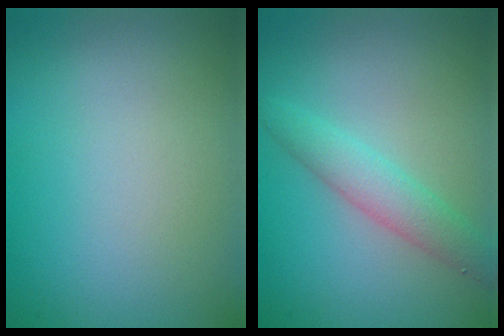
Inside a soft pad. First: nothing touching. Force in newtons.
{"total": 3.0, "press": 3.0, "slide": 0.3}